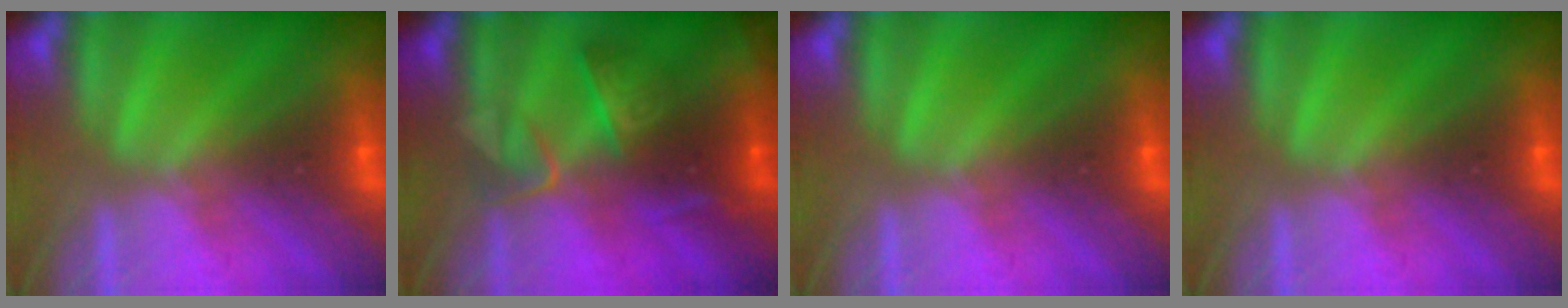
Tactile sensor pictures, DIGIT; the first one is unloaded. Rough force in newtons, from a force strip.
{"total": 2.7}
{"total": 0.0}
{"total": 0.0}